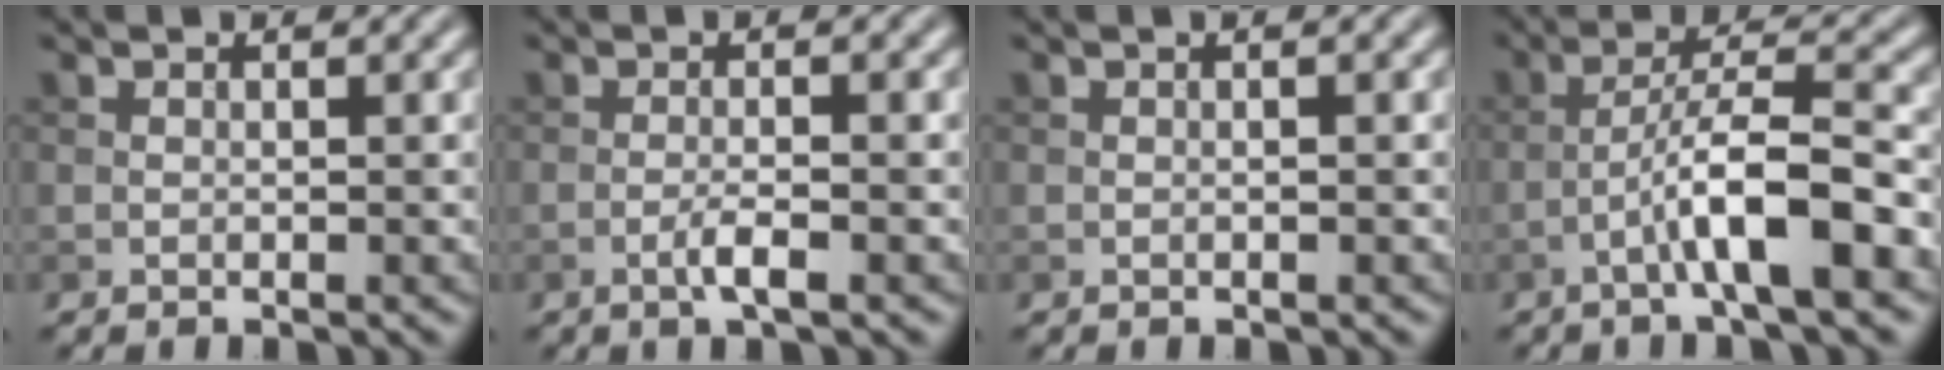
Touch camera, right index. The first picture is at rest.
{"total": 2.5, "force": [-0.9, 0.3, 2.3], "torque": [-0.041, 0.005, -0.022]}
{"total": 0.9, "force": [0.1, 0.1, 0.8], "torque": [-0.015, -0.001, -0.003]}
{"total": 6.5, "force": [-2.8, 0.8, 5.8], "torque": [-0.100, 0.022, -0.049]}